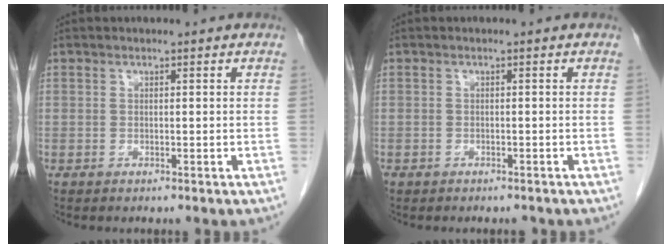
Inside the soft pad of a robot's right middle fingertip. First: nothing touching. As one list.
[{"total": 1.5, "force": [-1.2, 0.8, 0.3], "torque": [-0.009, 0.000, -0.016]}]